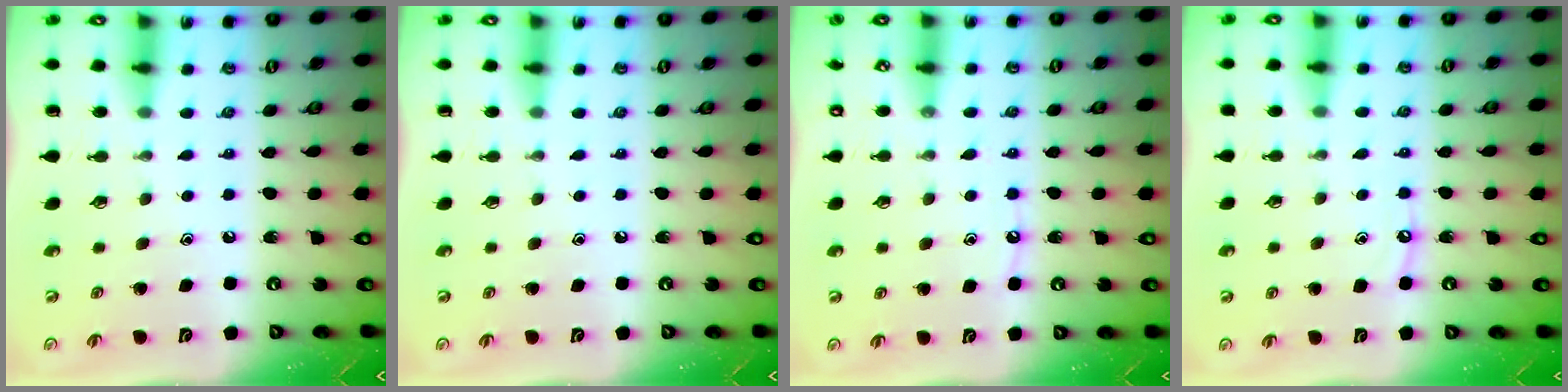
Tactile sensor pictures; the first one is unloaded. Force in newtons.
{"total": 0.0}
{"total": 5.6, "press": 5.6, "slide": 0.7}
{"total": 4.6, "press": 4.6, "slide": 0.3}